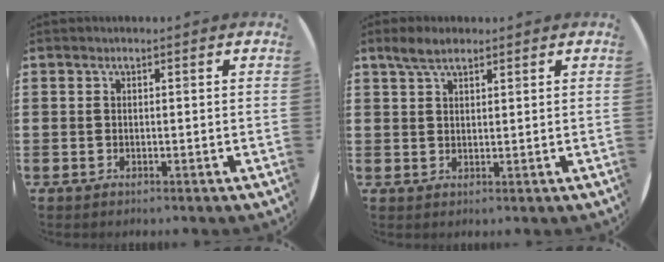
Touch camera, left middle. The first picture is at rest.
{"total": 3.2, "force": [2.5, 1.2, 1.6], "torque": [-0.028, 0.003, 0.045]}